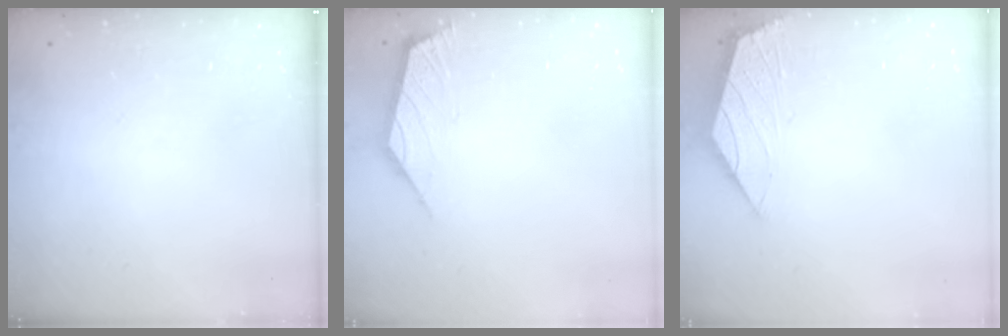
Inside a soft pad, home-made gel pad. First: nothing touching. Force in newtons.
{"total": 2.9, "press": 2.8, "slide": 0.7}
{"total": 0.0}